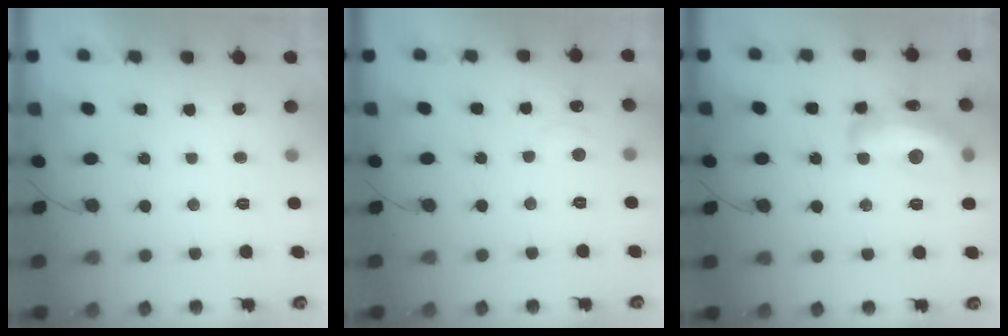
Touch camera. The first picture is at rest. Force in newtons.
{"total": 6.8, "press": 6.7, "slide": 0.7}
{"total": 17.4, "press": 17.4, "slide": 0.8}